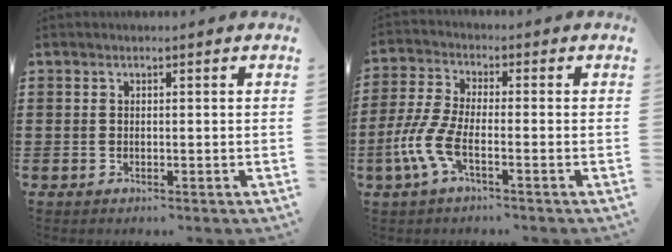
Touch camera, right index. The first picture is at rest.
{"total": 6.5, "force": [-2.9, 2.0, 5.4], "torque": [-0.150, -0.020, -0.064]}